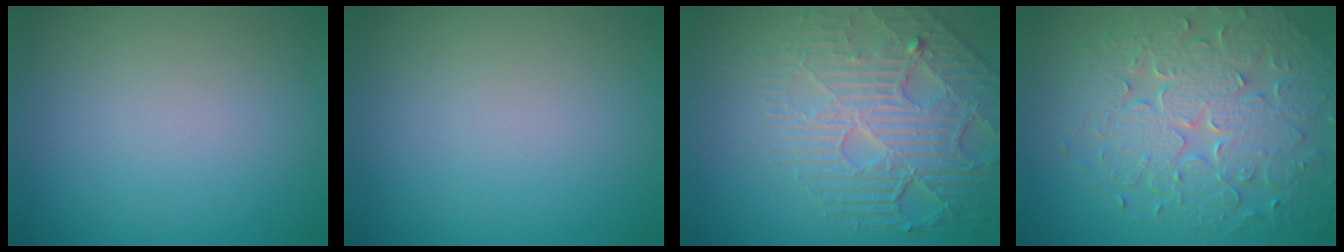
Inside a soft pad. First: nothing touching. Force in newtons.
{"total": 0.0}
{"total": 7.0, "press": 5.5, "slide": 4.4}
{"total": 8.3, "press": 6.0, "slide": 5.8}